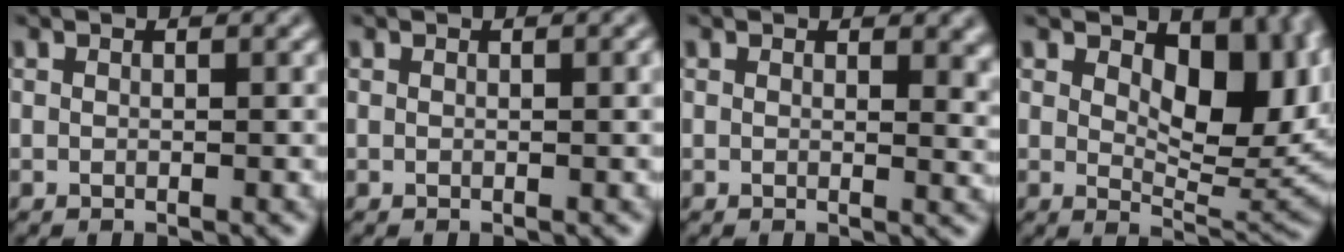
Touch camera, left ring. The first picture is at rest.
{"total": 0.7, "force": [0.2, 0.1, 0.6], "torque": [-0.007, 0.002, 0.001]}
{"total": 2.4, "force": [0.9, 1.3, 1.8], "torque": [-0.018, -0.005, 0.012]}
{"total": 9.8, "force": [2.7, 5.2, 7.8], "torque": [-0.114, -0.011, 0.046]}